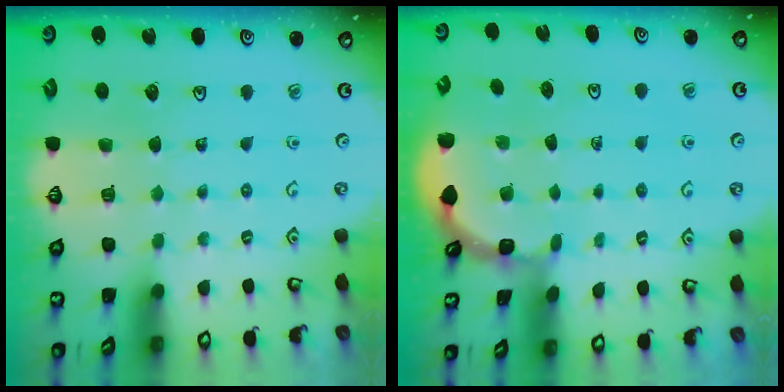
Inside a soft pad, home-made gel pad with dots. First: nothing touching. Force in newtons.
{"total": 1.7, "press": 1.7, "slide": 0.1}